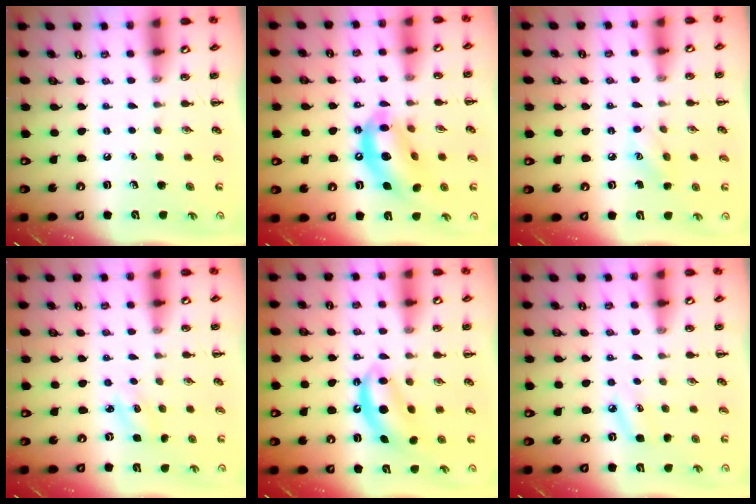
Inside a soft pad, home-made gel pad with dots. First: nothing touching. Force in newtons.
{"total": 13.8, "press": 13.3, "slide": 3.7}
{"total": 5.5, "press": 5.3, "slide": 1.4}
{"total": 3.0, "press": 2.9, "slide": 0.9}
{"total": 6.8, "press": 6.7, "slide": 1.1}
{"total": 5.7, "press": 5.5, "slide": 1.5}